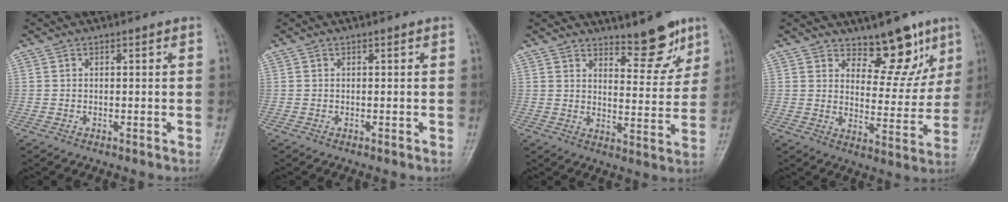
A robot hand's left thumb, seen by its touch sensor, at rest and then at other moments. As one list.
[{"total": 0.0}, {"total": 9.0, "force": [6.6, 3.1, 5.2], "torque": [-0.045, -0.053, 0.103]}, {"total": 10.5, "force": [7.4, 5.5, 5.1], "torque": [-0.023, -0.051, 0.113]}]